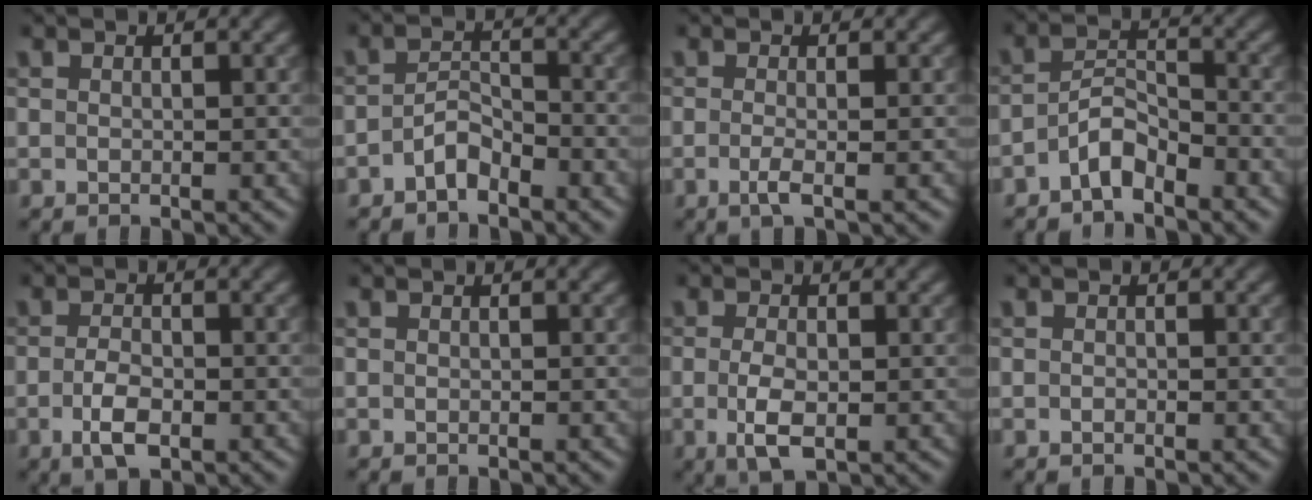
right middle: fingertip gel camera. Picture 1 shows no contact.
{"total": 2.3, "force": [-1.7, 0.9, 1.3], "torque": [-0.023, 0.010, -0.036]}
{"total": 2.1, "force": [-0.4, 0.6, 1.9], "torque": [-0.032, -0.005, -0.014]}
{"total": 3.1, "force": [-2.3, 1.1, 1.8], "torque": [-0.032, 0.014, -0.050]}
{"total": 2.9, "force": [-1.1, 1.4, 2.4], "torque": [-0.051, -0.005, -0.021]}
{"total": 0.0}
{"total": 3.4, "force": [-0.6, 1.4, 3.0], "torque": [-0.068, -0.010, -0.012]}
{"total": 0.0}